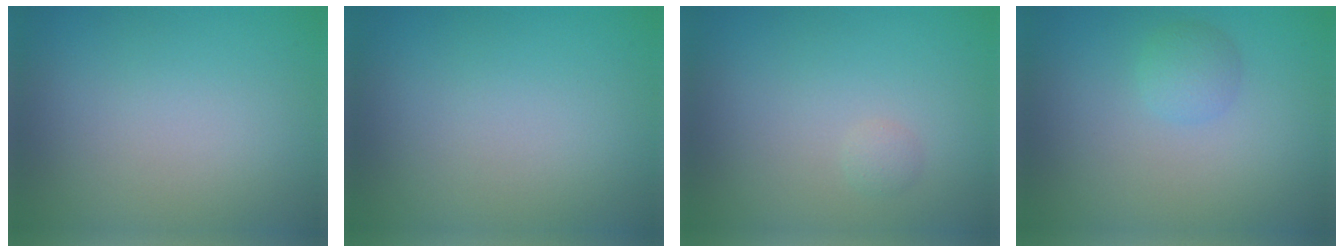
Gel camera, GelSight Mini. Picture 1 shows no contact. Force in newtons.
{"total": 0.0}
{"total": 0.7, "press": 0.7, "slide": 0.0}
{"total": 1.5, "press": 1.5, "slide": 0.0}